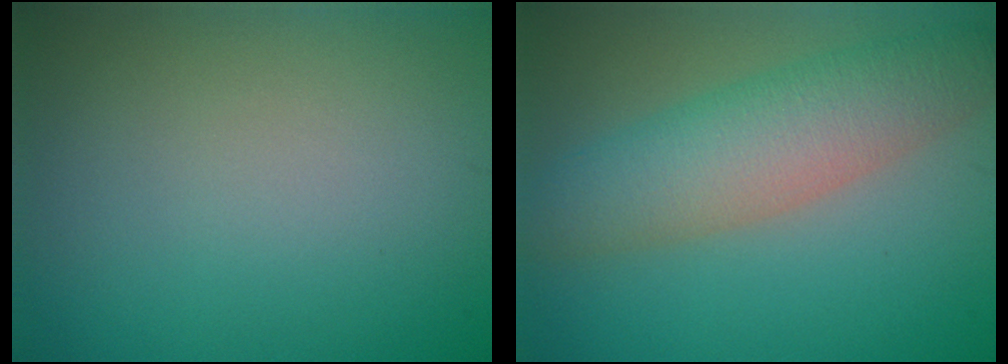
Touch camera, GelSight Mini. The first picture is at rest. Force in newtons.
{"total": 6.2, "press": 6.2, "slide": 0.3}